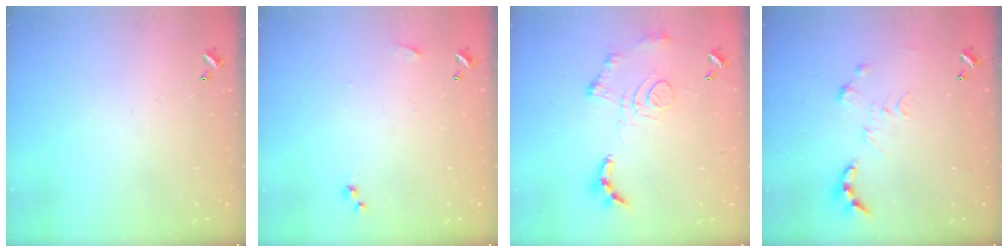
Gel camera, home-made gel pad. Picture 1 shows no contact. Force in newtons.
{"total": 5.1, "press": 5.0, "slide": 0.7}
{"total": 12.5, "press": 12.5, "slide": 1.1}
{"total": 0.0}